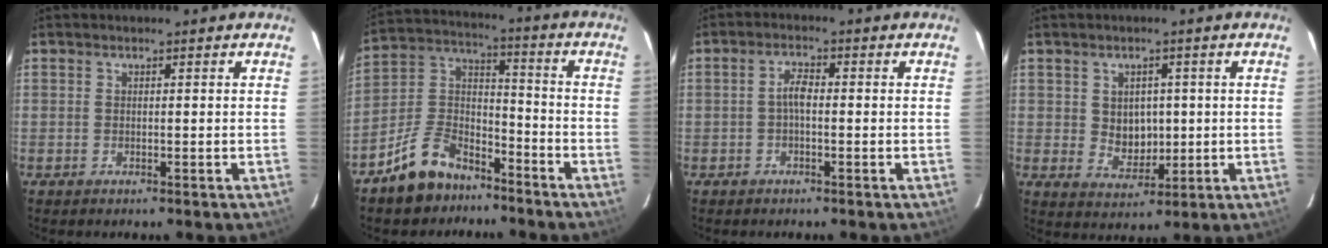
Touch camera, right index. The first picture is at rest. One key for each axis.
{"total": 11.9, "fx": -8.3, "fy": 6.7, "fz": 5.2, "tx": -0.122, "ty": 0.047, "tz": -0.139}
{"total": 2.7, "fx": -0.4, "fy": 1.1, "fz": 2.4, "tx": -0.049, "ty": 0.009, "tz": -0.008}
{"total": 5.7, "fx": 0.5, "fy": 4.8, "fz": 3.2, "tx": -0.053, "ty": 0.002, "tz": 0.020}